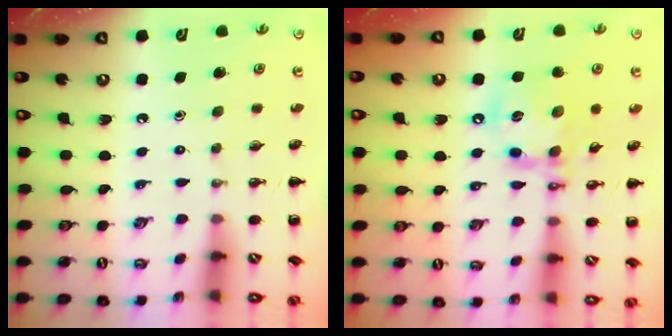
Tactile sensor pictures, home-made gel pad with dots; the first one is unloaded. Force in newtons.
{"total": 14.1, "press": 13.9, "slide": 2.1}